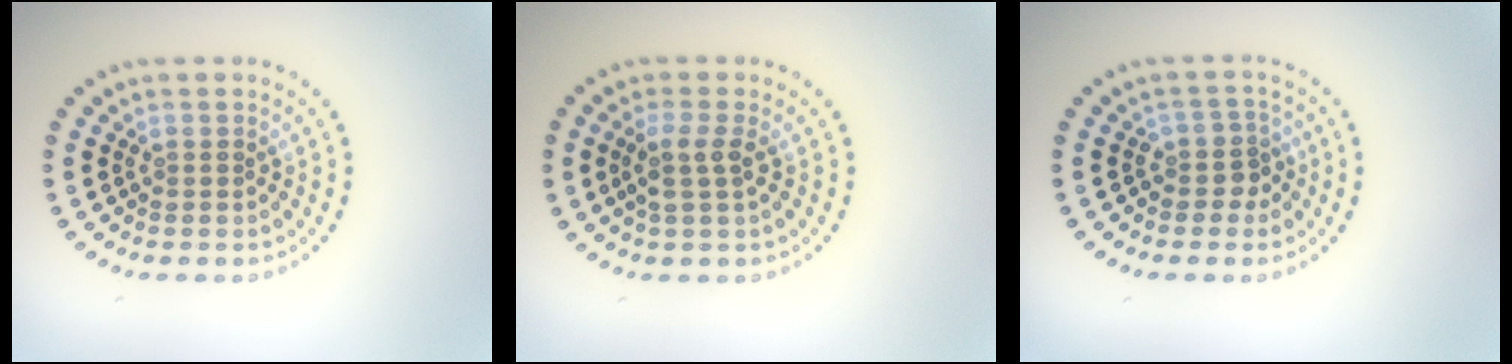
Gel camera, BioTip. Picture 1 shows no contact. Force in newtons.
{"total": 2.2, "press": 1.8, "slide": 1.3}
{"total": 2.0, "press": 1.6, "slide": 1.2}